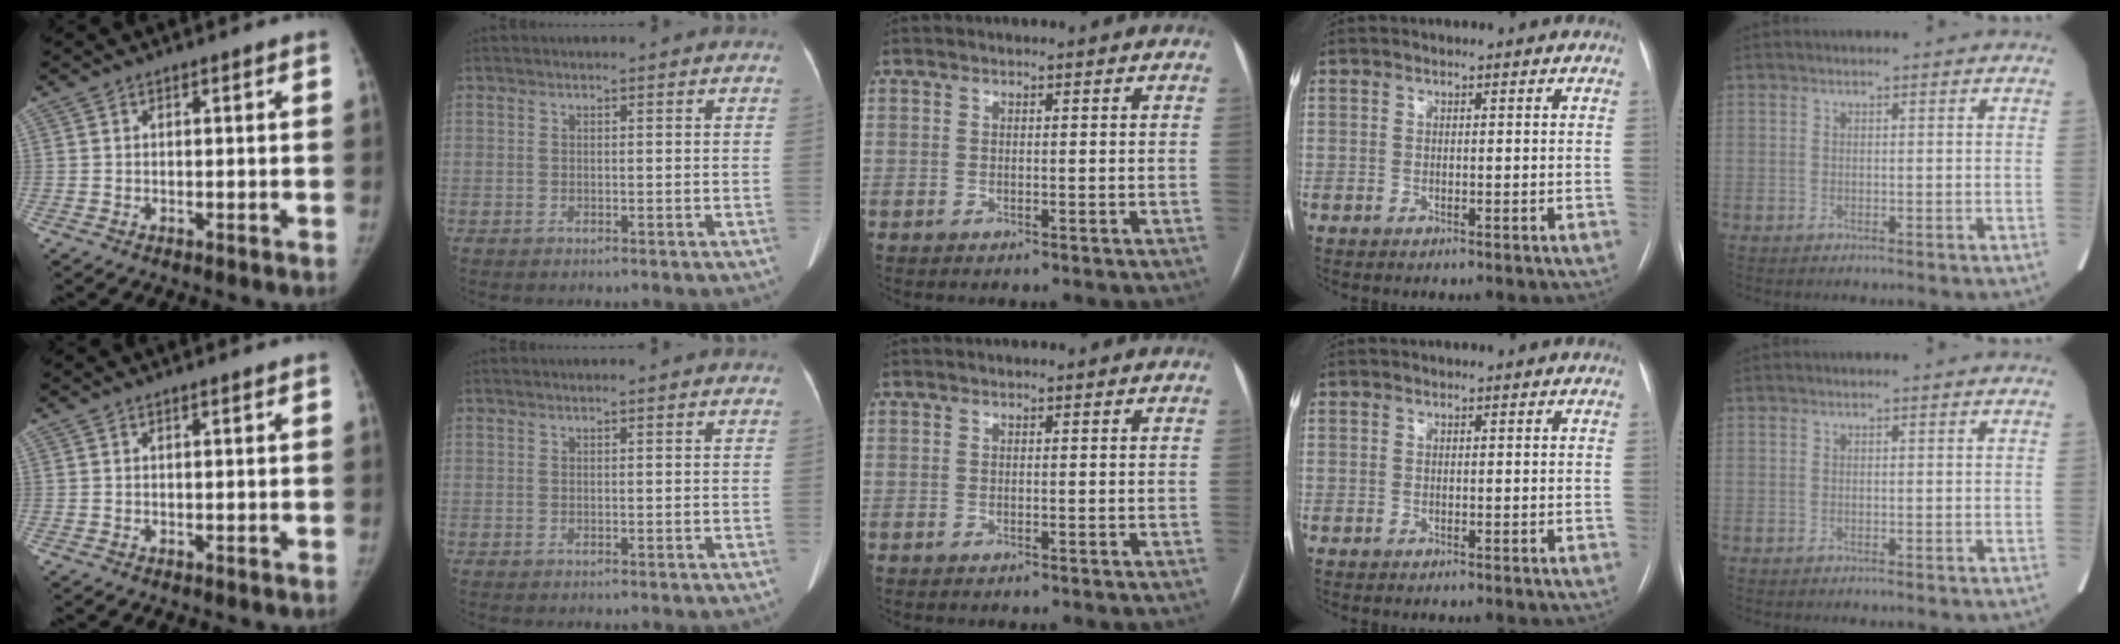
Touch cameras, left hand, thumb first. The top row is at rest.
{"thumb": {"total": 0.6, "force": [0.5, 0.1, 0.4], "torque": [-0.007, -0.001, 0.008]}, "index": {"total": 0.6, "force": [0.6, -0.1, 0.2], "torque": [-0.006, 0.006, 0.010]}}